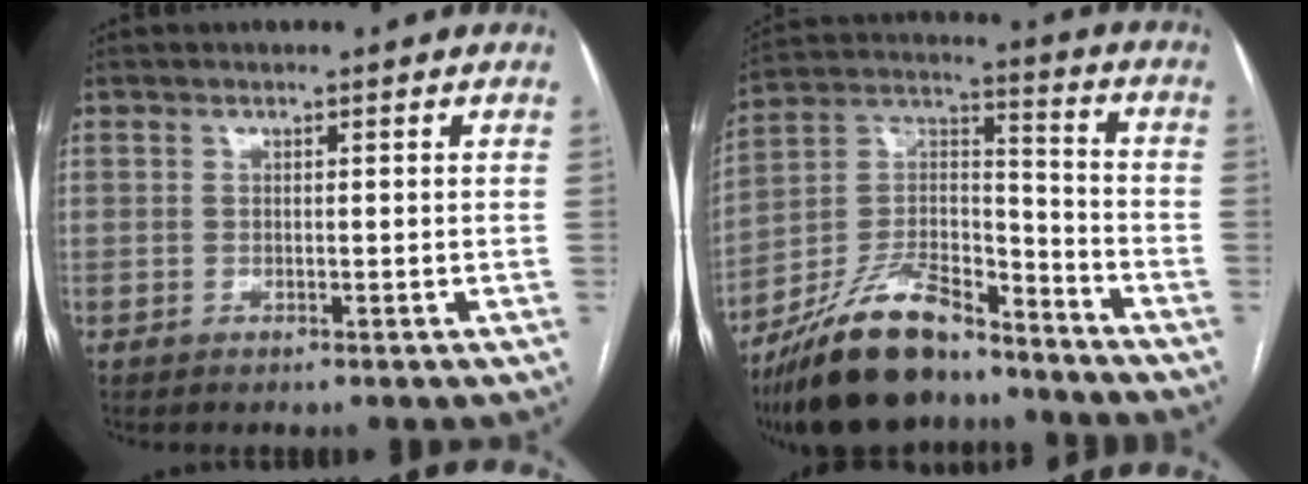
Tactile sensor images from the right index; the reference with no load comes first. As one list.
[{"total": 18.2, "force": [-14.8, 5.6, 8.9], "torque": [-0.179, 0.022, -0.264]}]